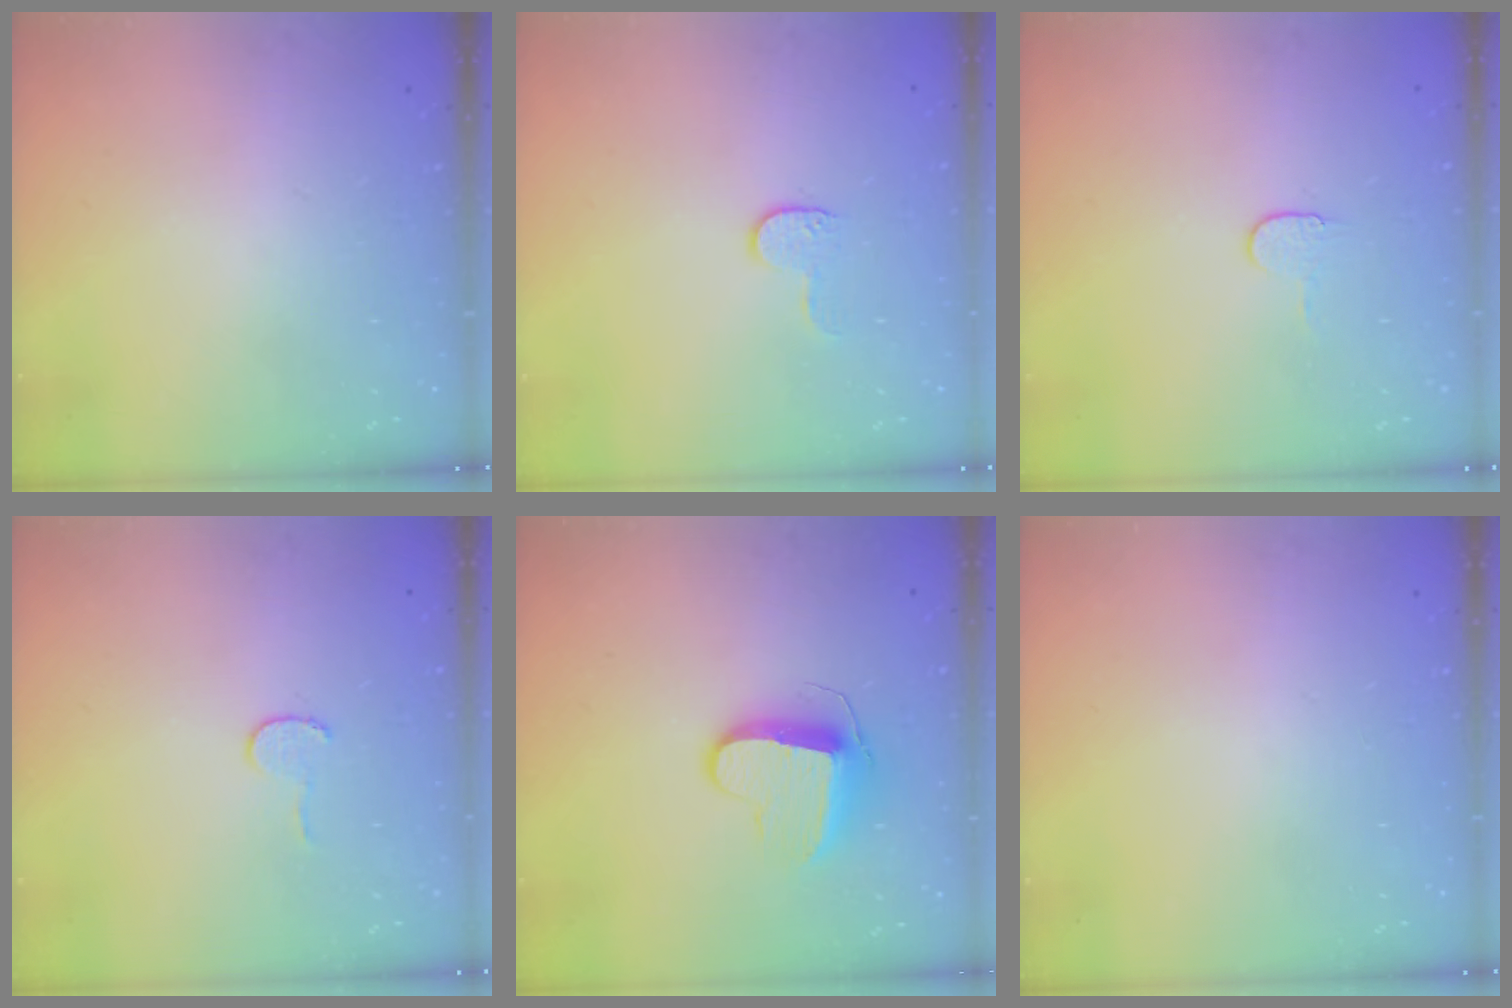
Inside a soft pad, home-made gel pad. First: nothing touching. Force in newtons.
{"total": 4.2, "press": 4.2, "slide": 0.3}
{"total": 4.1, "press": 4.1, "slide": 0.4}
{"total": 3.7, "press": 3.7, "slide": 0.4}
{"total": 10.1, "press": 10.1, "slide": 0.3}
{"total": 0.0}